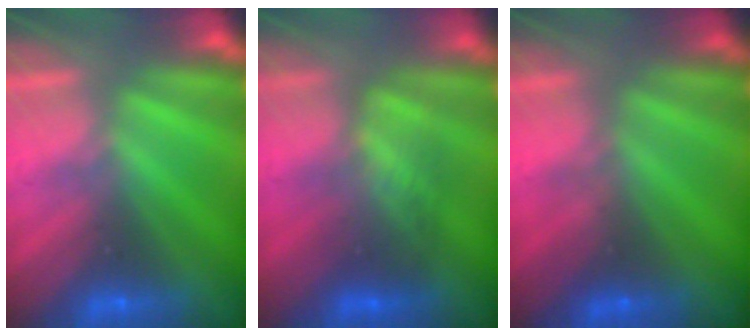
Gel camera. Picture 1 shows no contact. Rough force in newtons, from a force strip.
{"total": 3.3}
{"total": 2.2}